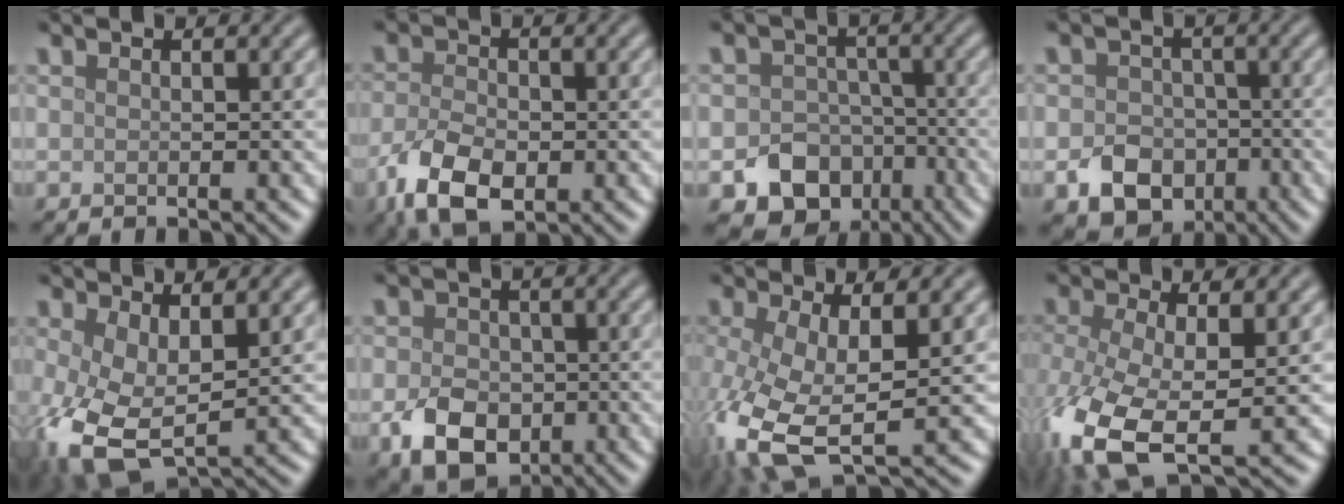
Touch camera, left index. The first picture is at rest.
{"total": 6.3, "force": [-2.6, 3.7, 4.3], "torque": [-0.102, -0.012, -0.053]}
{"total": 10.5, "force": [-5.0, 8.6, 3.2], "torque": [-0.018, -0.038, -0.091]}
{"total": 5.3, "force": [-2.0, 4.2, 2.5], "torque": [-0.036, -0.008, -0.037]}
{"total": 7.8, "force": [-0.7, 4.3, 6.5], "torque": [-0.158, -0.023, -0.005]}
{"total": 6.4, "force": [-2.1, 4.8, 3.8], "torque": [-0.076, -0.012, -0.041]}
{"total": 9.6, "force": [-2.0, 4.4, 8.3], "torque": [-0.193, -0.025, -0.034]}
{"total": 10.3, "force": [-3.1, 4.9, 8.5], "torque": [-0.203, -0.029, -0.051]}